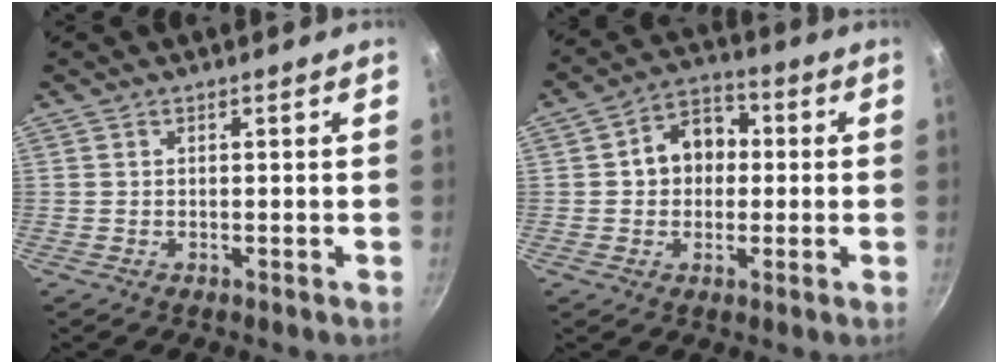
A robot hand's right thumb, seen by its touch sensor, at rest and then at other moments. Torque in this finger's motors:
{"motor_torque": [-0.18, 0.59, 0.31, -0.27, 0.16]}